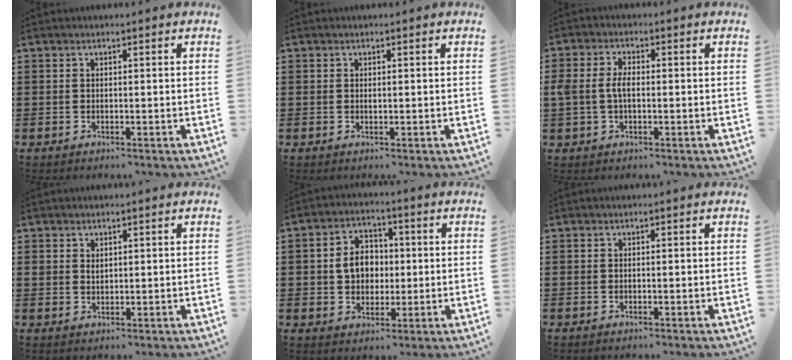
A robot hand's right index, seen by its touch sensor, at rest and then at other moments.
{"total": 0.5, "force": [0.1, 0.2, 0.5], "torque": [-0.010, -0.002, 0.003]}
{"total": 3.8, "force": [-0.2, 2.2, 3.1], "torque": [-0.083, -0.002, -0.011]}
{"total": 1.3, "force": [0.9, 0.8, 0.4], "torque": [-0.010, 0.004, 0.017]}
{"total": 5.9, "force": [0.1, 4.8, 3.4], "torque": [-0.079, 0.010, -0.006]}
{"total": 0.0}